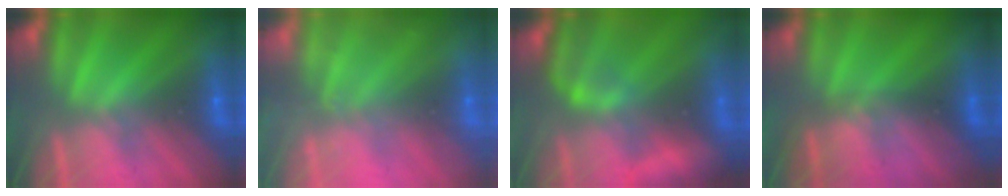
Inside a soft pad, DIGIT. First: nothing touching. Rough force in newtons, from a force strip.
{"total": 2.4}
{"total": 8.1}
{"total": 2.8}